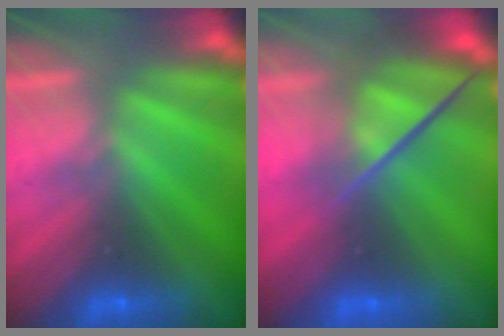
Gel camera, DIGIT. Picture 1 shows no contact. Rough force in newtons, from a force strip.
{"total": 3.8}